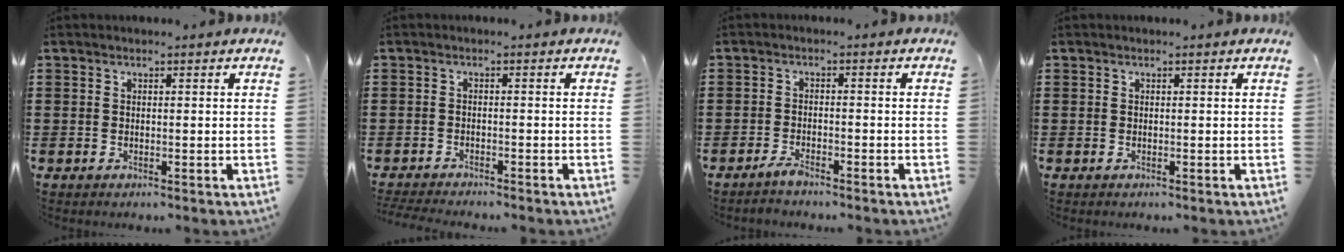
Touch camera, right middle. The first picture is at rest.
{"total": 2.3, "force": [-2.3, 0.2, 0.1], "torque": [-0.013, -0.003, -0.051]}
{"total": 2.1, "force": [-1.8, 0.3, 1.0], "torque": [-0.019, 0.003, -0.035]}
{"total": 0.0}